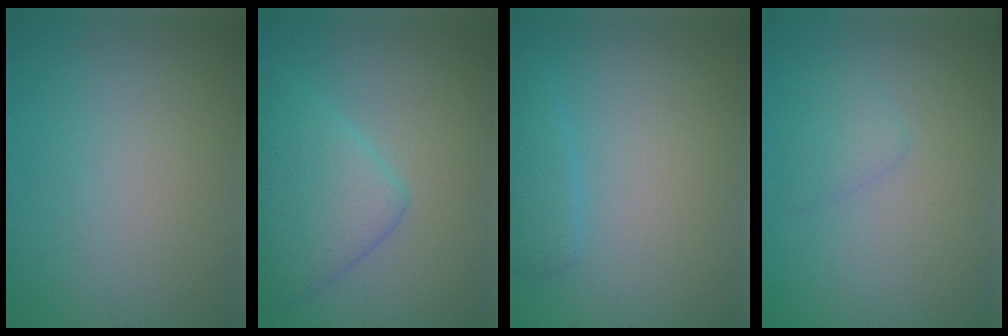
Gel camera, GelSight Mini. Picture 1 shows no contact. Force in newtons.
{"total": 5.7, "press": 5.6, "slide": 0.3}
{"total": 2.2, "press": 2.2, "slide": 0.0}
{"total": 1.6, "press": 1.6, "slide": 0.1}